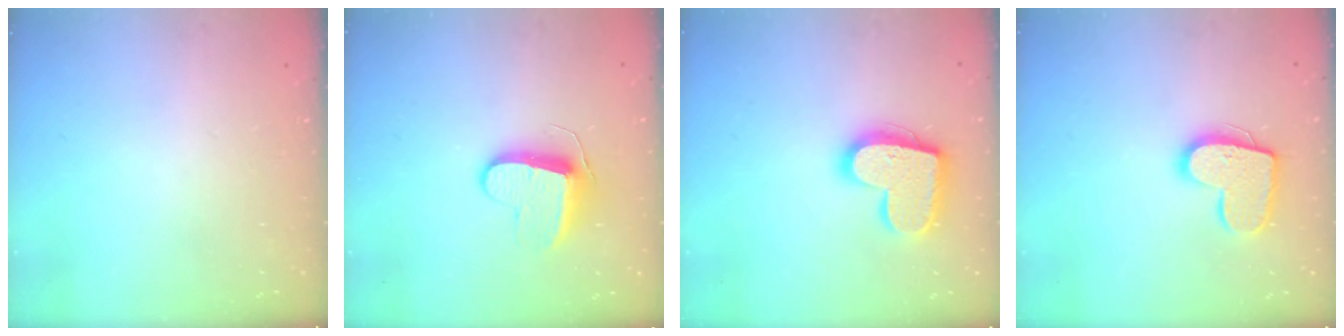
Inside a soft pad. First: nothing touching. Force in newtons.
{"total": 9.7, "press": 9.7, "slide": 0.2}
{"total": 17.3, "press": 17.3, "slide": 1.1}
{"total": 14.5, "press": 14.5, "slide": 0.9}